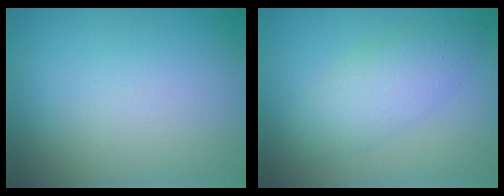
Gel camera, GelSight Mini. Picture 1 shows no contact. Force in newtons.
{"total": 3.4, "press": 3.4, "slide": 0.1}